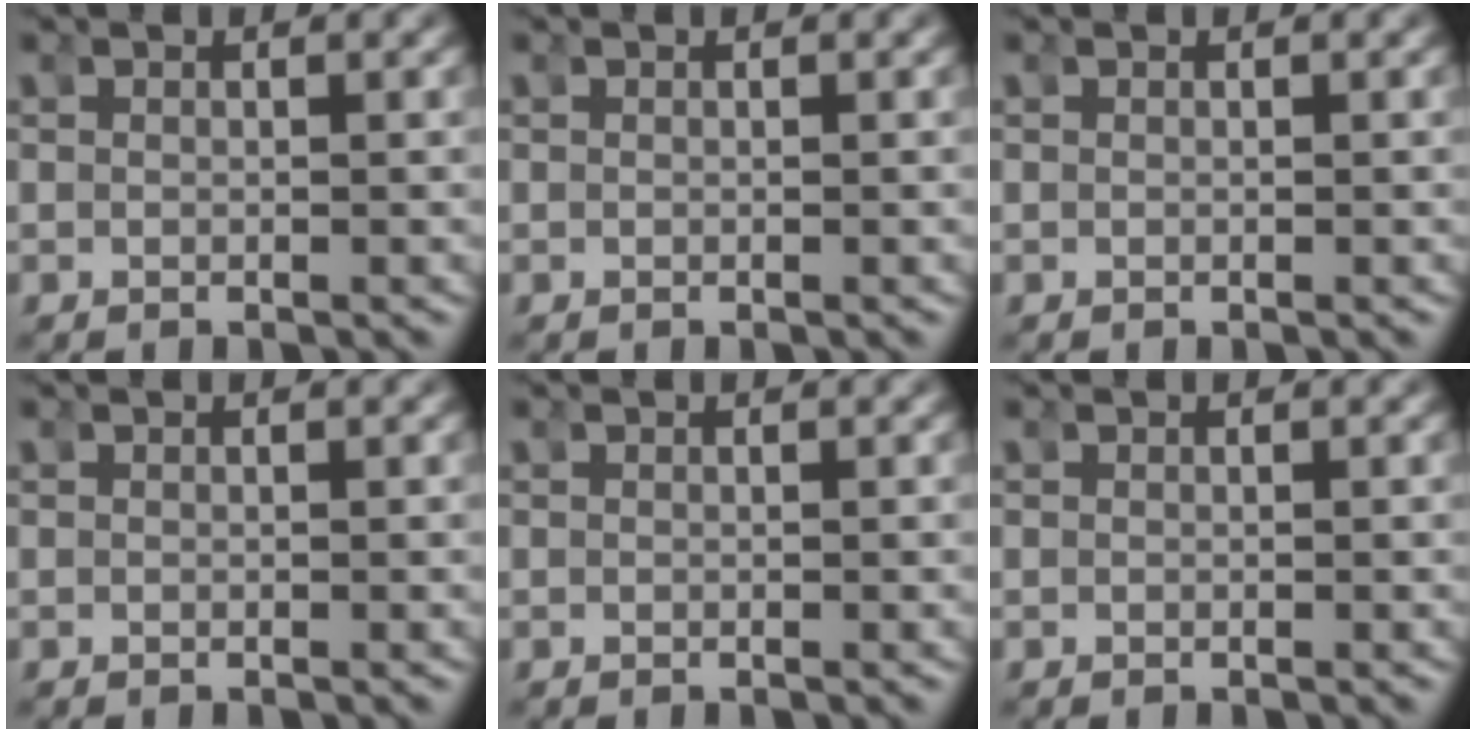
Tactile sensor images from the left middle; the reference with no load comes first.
{"total": 0.0}
{"total": 0.0}
{"total": 0.0}
{"total": 0.0}
{"total": 0.0}